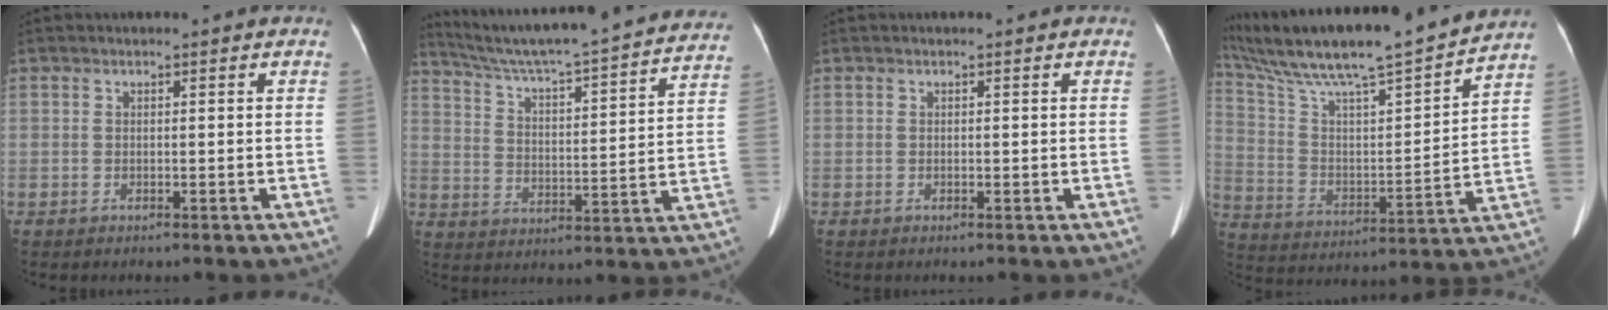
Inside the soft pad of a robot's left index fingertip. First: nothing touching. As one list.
[{"total": 29.6, "force": [27.0, 1.5, 12.1], "torque": [-0.196, -0.048, 0.353]}, {"total": 0.0}, {"total": 23.5, "force": [20.2, 0.7, 12.0], "torque": [-0.220, 0.006, 0.331]}]